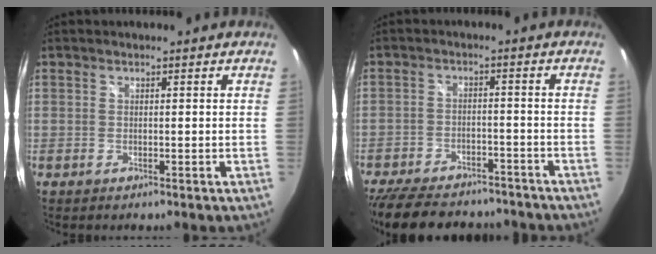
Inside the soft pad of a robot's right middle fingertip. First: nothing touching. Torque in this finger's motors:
{"motor_torque": [1.10, -1.04, 0.59, 0.15]}